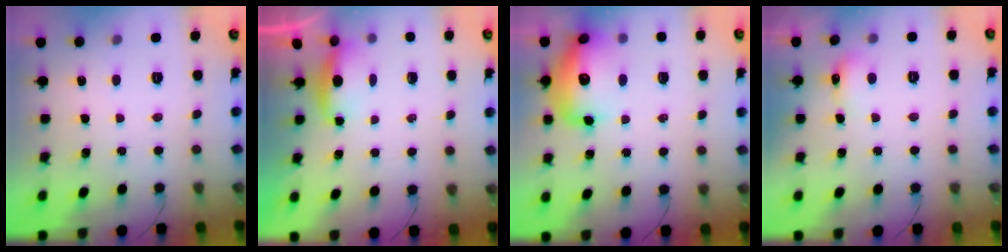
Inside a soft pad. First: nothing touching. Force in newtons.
{"total": 3.5, "press": 3.3, "slide": 0.9}
{"total": 16.8, "press": 16.3, "slide": 3.9}
{"total": 5.8, "press": 5.7, "slide": 1.3}